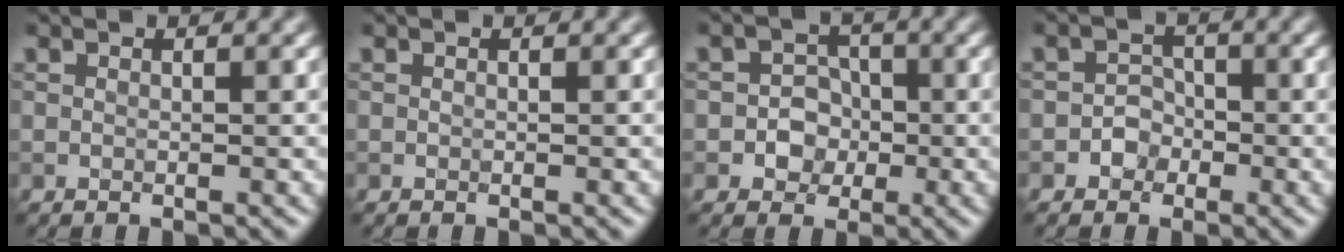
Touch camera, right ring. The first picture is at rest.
{"total": 0.0}
{"total": 2.6, "force": [-0.5, 2.4, 1.0], "torque": [0.006, 0.002, -0.021]}
{"total": 1.7, "force": [-0.8, 1.5, 0.4], "torque": [0.005, 0.008, -0.015]}